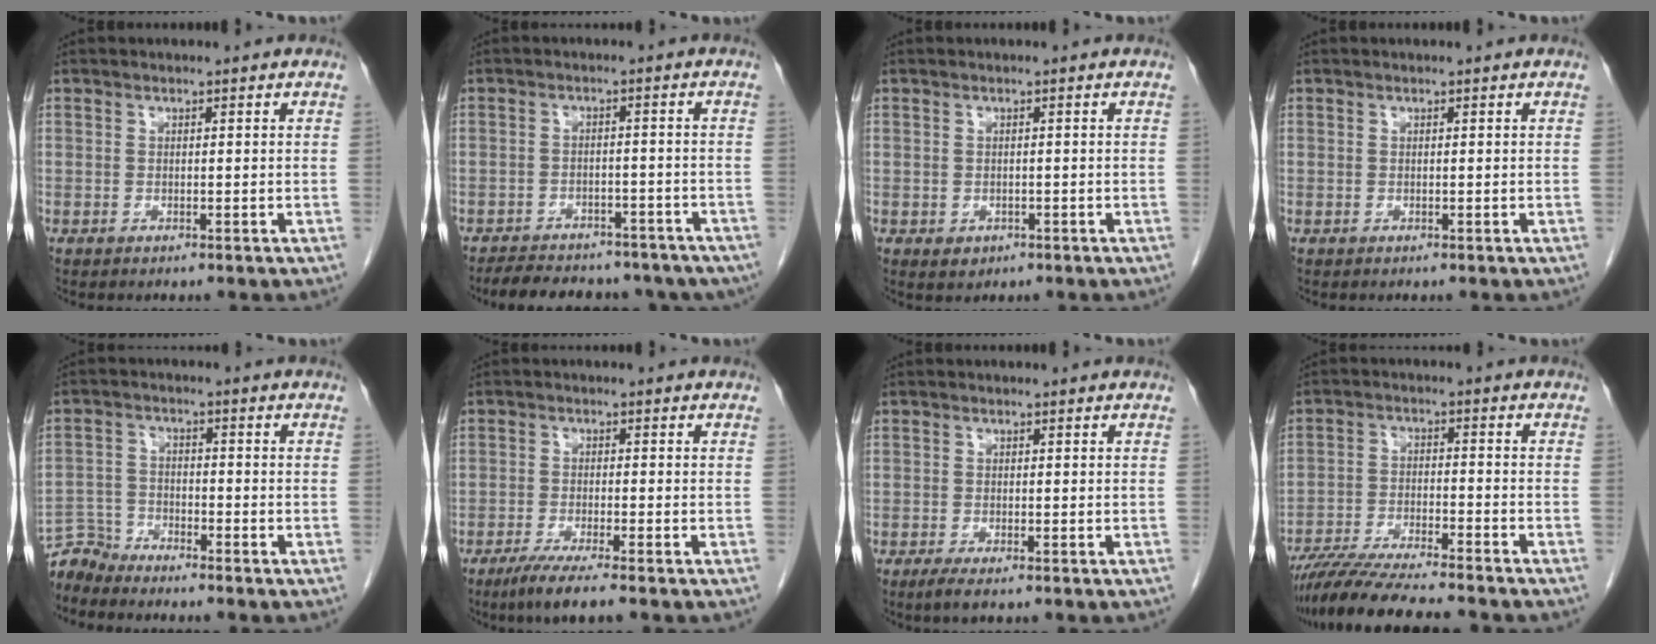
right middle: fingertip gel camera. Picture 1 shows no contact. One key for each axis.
{"total": 18.3, "fx": -15.1, "fy": 7.6, "fz": 7.0, "tx": -0.136, "ty": -0.001, "tz": -0.179}
{"total": 1.5, "fx": -0.6, "fy": 1.2, "fz": 0.6, "tx": -0.009, "ty": 0.002, "tz": 0.000}
{"total": 0.0}
{"total": 4.2, "fx": -4.2, "fy": 0.0, "fz": -0.9, "tx": 0.018, "ty": -0.009, "tz": -0.080}
{"total": 5.5, "fx": -4.0, "fy": -0.4, "fz": 3.7, "tx": -0.068, "ty": -0.016, "tz": -0.073}
{"total": 1.9, "fx": -1.2, "fy": 0.2, "fz": 1.4, "tx": -0.034, "ty": -0.007, "tz": -0.024}
{"total": 12.7, "fx": -11.3, "fy": 0.2, "fz": 5.9, "tx": -0.092, "ty": -0.021, "tz": -0.182}